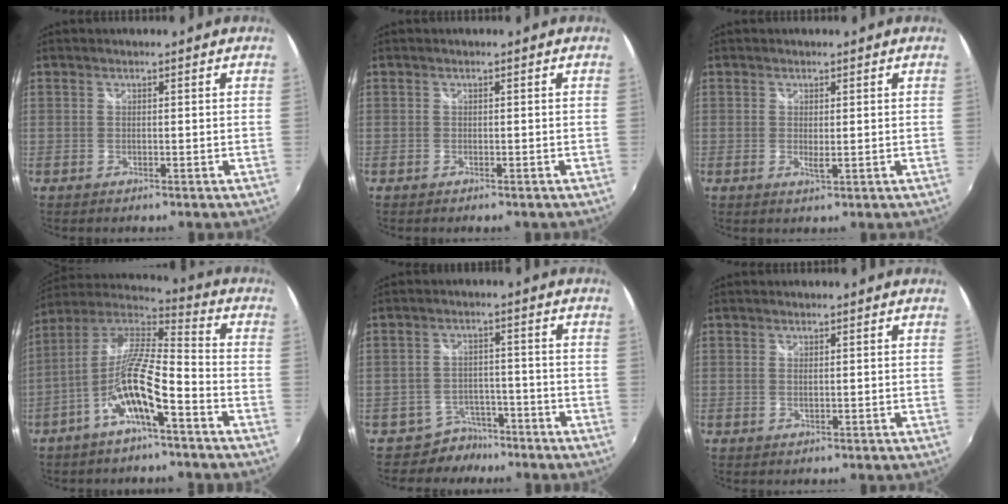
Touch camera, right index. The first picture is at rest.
{"total": 0.9, "force": [-0.6, 0.5, 0.4], "torque": [-0.007, -0.002, -0.011]}
{"total": 1.5, "force": [0.0, 0.4, 1.4], "torque": [-0.027, -0.006, -0.002]}
{"total": 13.2, "force": [-5.7, 2.5, 11.6], "torque": [-0.227, 0.000, -0.109]}
{"total": 5.7, "force": [-4.4, 3.5, -0.3], "torque": [0.002, 0.025, -0.068]}
{"total": 0.6, "force": [0.1, 0.3, 0.5], "torque": [-0.011, 0.000, 0.000]}